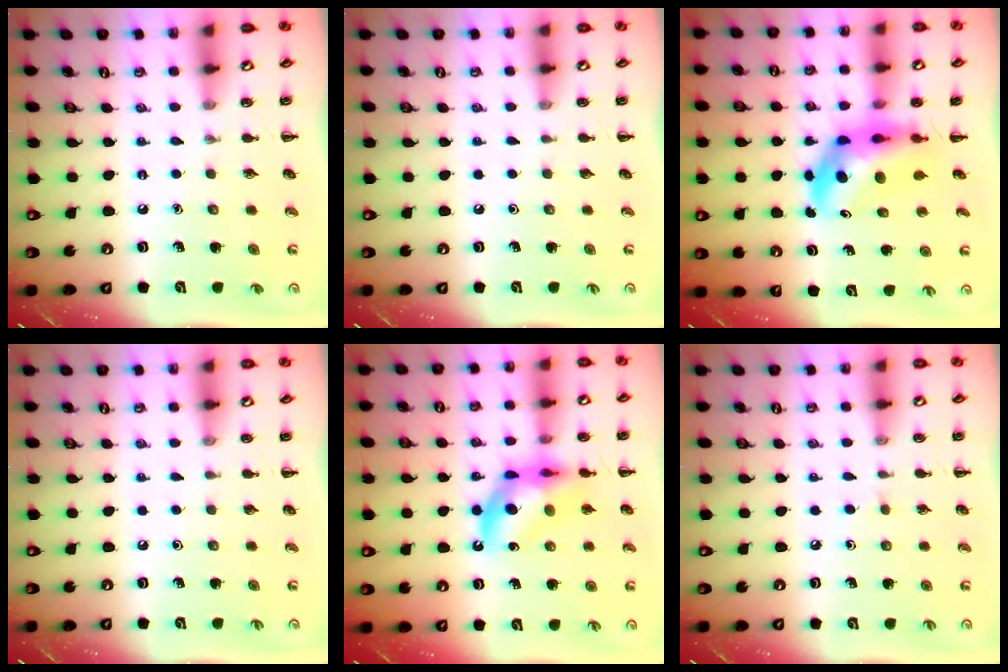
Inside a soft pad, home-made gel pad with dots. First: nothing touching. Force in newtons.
{"total": 0.0}
{"total": 6.3, "press": 6.0, "slide": 2.0}
{"total": 0.0}
{"total": 10.8, "press": 10.3, "slide": 3.4}
{"total": 1.6, "press": 1.4, "slide": 0.8}